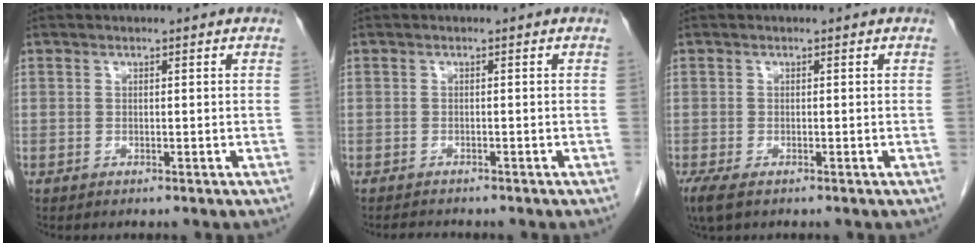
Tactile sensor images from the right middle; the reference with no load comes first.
{"total": 2.1, "force": [-1.9, 0.6, 0.6], "torque": [-0.016, -0.008, -0.024]}
{"total": 4.2, "force": [-2.9, 1.5, 2.7], "torque": [-0.061, -0.016, -0.047]}